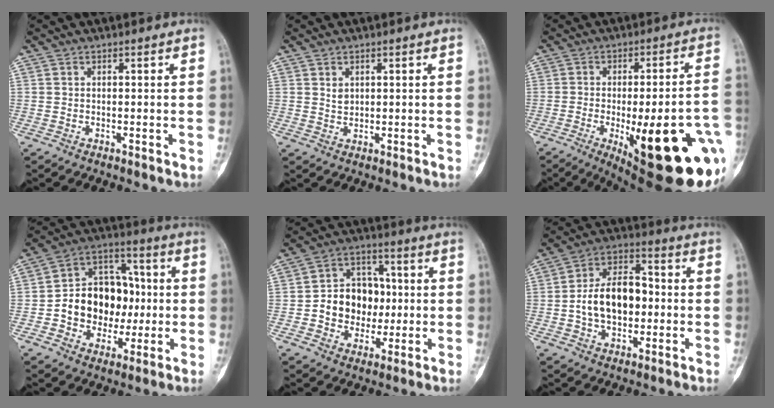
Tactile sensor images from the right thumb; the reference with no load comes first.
{"total": 1.8, "force": [0.7, 1.3, 0.9], "torque": [-0.008, -0.006, 0.017]}
{"total": 28.5, "force": [-8.8, 8.4, 25.7], "torque": [-0.273, 0.000, -0.099]}
{"total": 16.6, "force": [-1.0, 13.0, 10.3], "torque": [-0.107, 0.041, -0.012]}
{"total": 12.7, "force": [-0.5, 10.5, 7.1], "torque": [-0.061, 0.029, -0.006]}
{"total": 13.9, "force": [-0.9, 8.9, 10.6], "torque": [-0.159, 0.033, -0.019]}